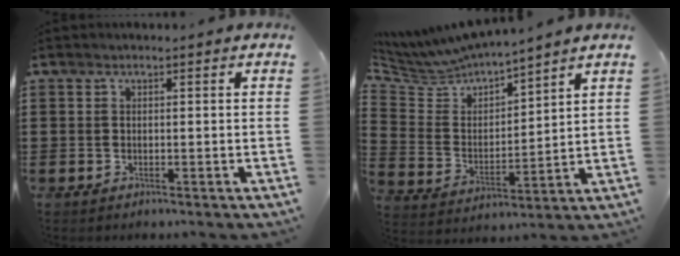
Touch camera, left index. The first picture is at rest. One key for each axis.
{"total": 5.9, "fx": 5.8, "fy": 1.0, "fz": 0.4, "tx": -0.048, "ty": -0.045, "tz": 0.097}